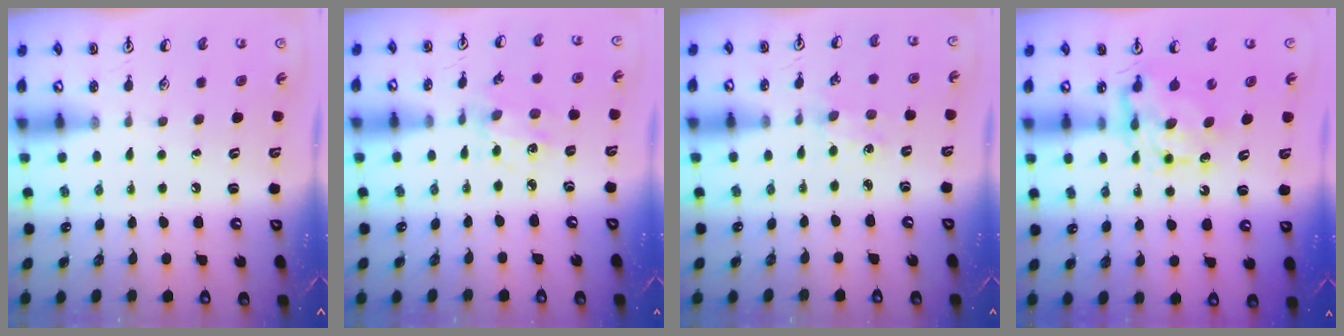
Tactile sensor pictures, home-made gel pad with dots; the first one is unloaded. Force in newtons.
{"total": 2.1, "press": 2.0, "slide": 0.6}
{"total": 1.1, "press": 1.1, "slide": 0.2}
{"total": 8.0, "press": 7.9, "slide": 0.4}